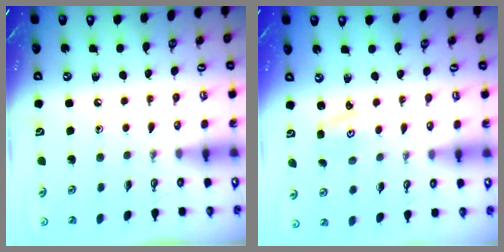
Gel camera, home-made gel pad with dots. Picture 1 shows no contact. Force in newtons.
{"total": 1.7, "press": 1.6, "slide": 0.3}